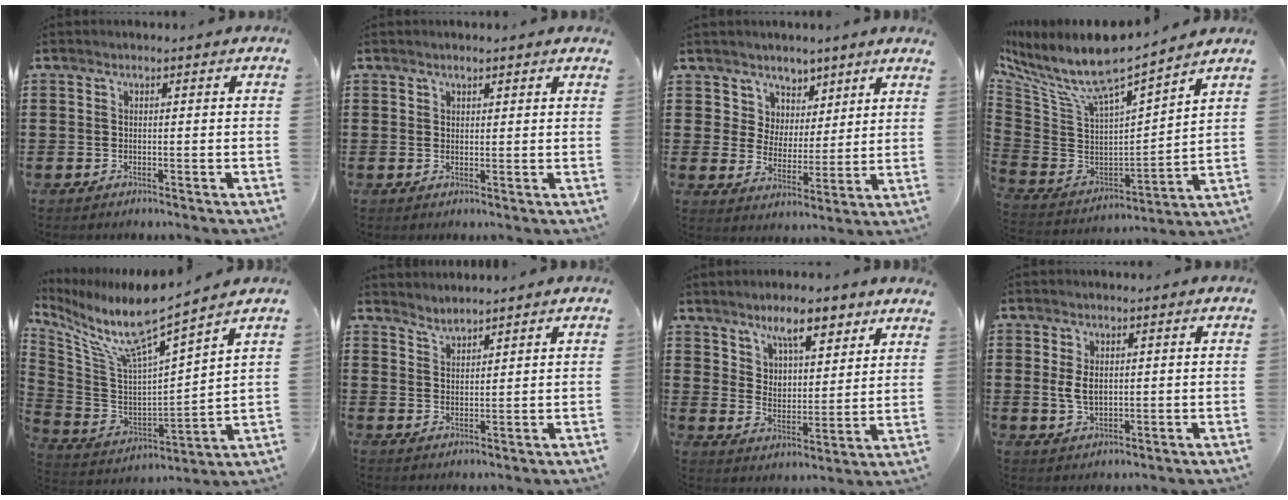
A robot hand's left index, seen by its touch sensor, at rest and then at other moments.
{"total": 1.6, "force": [1.4, 0.7, 0.1], "torque": [0.003, 0.000, 0.027]}
{"total": 5.8, "force": [4.5, 3.5, -0.6], "torque": [-0.027, -0.020, 0.085]}
{"total": 9.5, "force": [7.5, 1.6, 5.7], "torque": [-0.141, -0.057, 0.125]}
{"total": 10.3, "force": [8.3, 0.6, 6.1], "torque": [-0.159, -0.071, 0.135]}
{"total": 2.6, "force": [2.5, 0.0, -0.5], "torque": [0.002, -0.007, 0.049]}
{"total": 8.0, "force": [6.8, 2.2, 3.5], "torque": [-0.070, -0.022, 0.122]}
{"total": 3.8, "force": [0.5, 2.2, 3.0], "torque": [-0.069, 0.006, 0.005]}